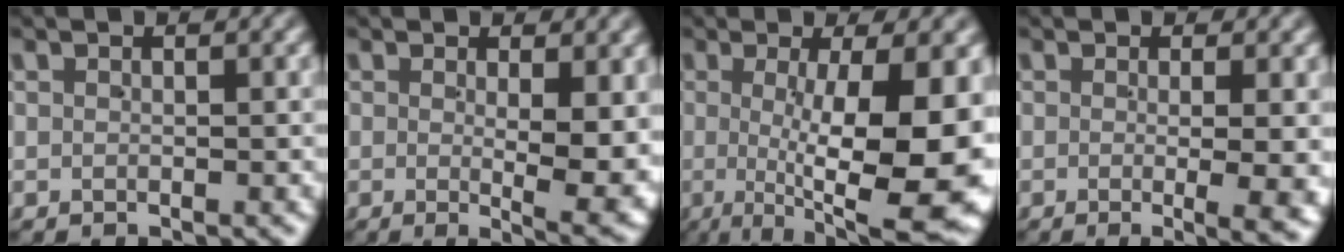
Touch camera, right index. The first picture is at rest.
{"total": 5.8, "force": [-0.2, 0.6, 5.8], "torque": [-0.065, -0.009, 0.000]}
{"total": 13.0, "force": [-0.5, 3.7, 12.4], "torque": [-0.160, -0.004, 0.005]}
{"total": 4.9, "force": [-1.2, 0.2, 4.7], "torque": [-0.050, -0.005, -0.018]}